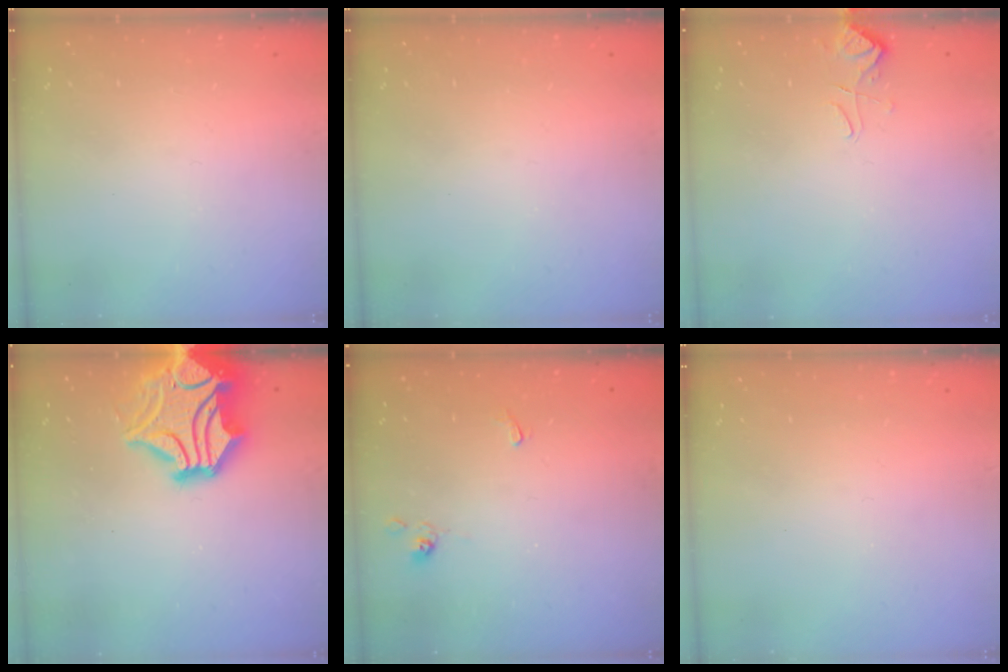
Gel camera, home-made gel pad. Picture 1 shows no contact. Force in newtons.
{"total": 0.0}
{"total": 3.0, "press": 2.9, "slide": 0.6}
{"total": 8.9, "press": 8.6, "slide": 2.0}
{"total": 2.6, "press": 2.6, "slide": 0.4}
{"total": 0.0}